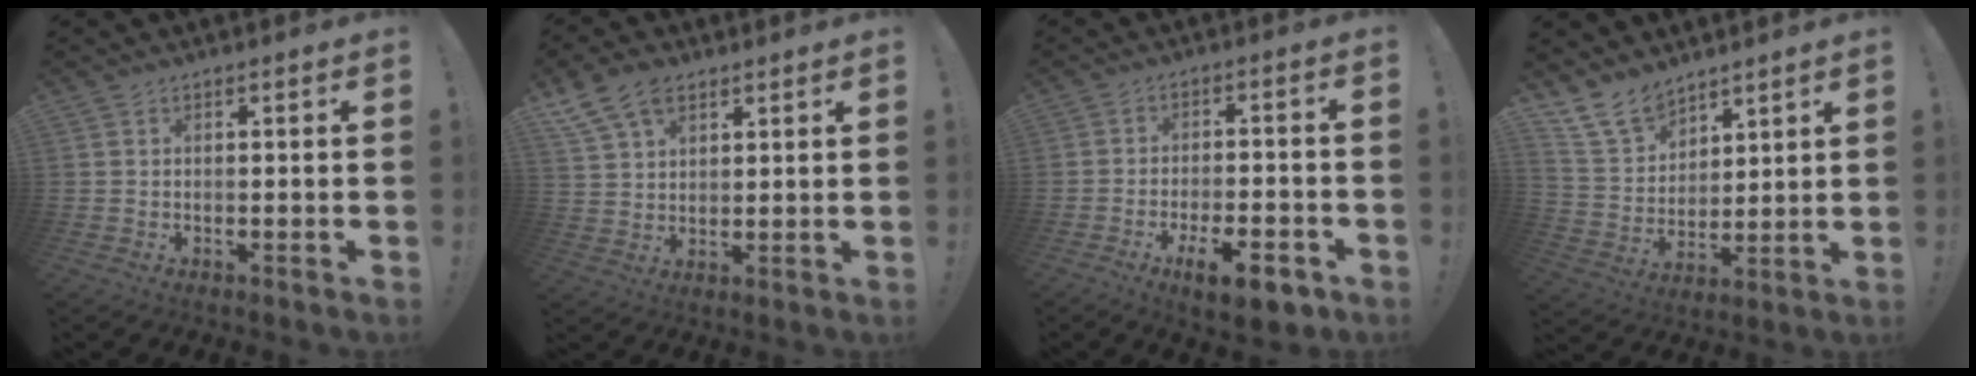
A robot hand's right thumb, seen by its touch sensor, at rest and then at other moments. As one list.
[{"total": 10.1, "force": [6.4, 6.3, 4.7], "torque": [-0.081, -0.028, 0.125]}, {"total": 10.8, "force": [-6.2, 3.5, 8.1], "torque": [-0.105, 0.036, -0.094]}, {"total": 12.4, "force": [10.0, 6.4, 3.6], "torque": [-0.079, -0.070, 0.194]}]